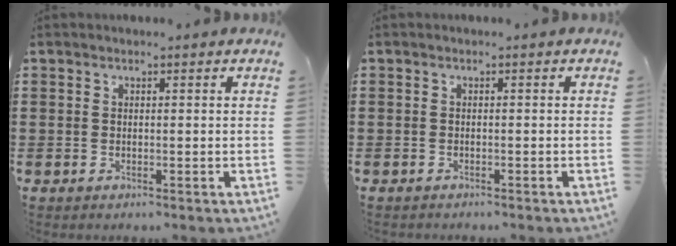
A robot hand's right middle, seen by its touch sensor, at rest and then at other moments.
{"total": 0.6, "force": [-0.5, 0.2, -0.2], "torque": [0.003, 0.005, -0.014]}